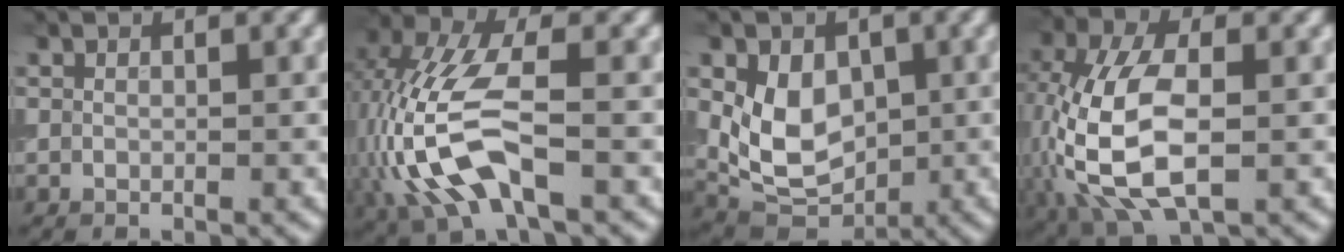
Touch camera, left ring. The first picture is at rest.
{"total": 8.4, "force": [-2.0, 3.9, 7.2], "torque": [-0.166, 0.012, -0.046]}
{"total": 6.1, "force": [0.5, 4.5, 4.2], "torque": [-0.072, -0.013, 0.010]}
{"total": 10.4, "force": [-1.2, 5.8, 8.6], "torque": [-0.203, -0.001, -0.029]}